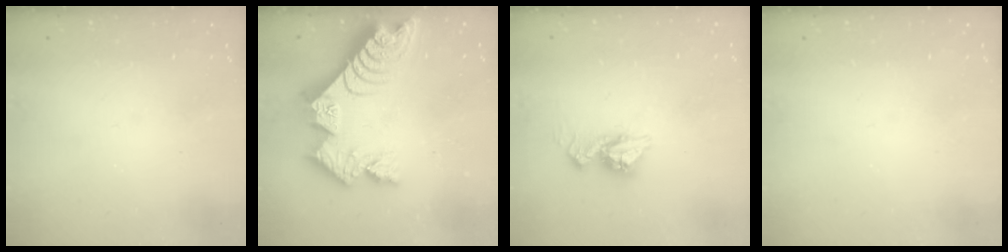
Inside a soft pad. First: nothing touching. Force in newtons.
{"total": 17.0, "press": 16.9, "slide": 1.6}
{"total": 9.3, "press": 9.3, "slide": 0.6}
{"total": 0.0}